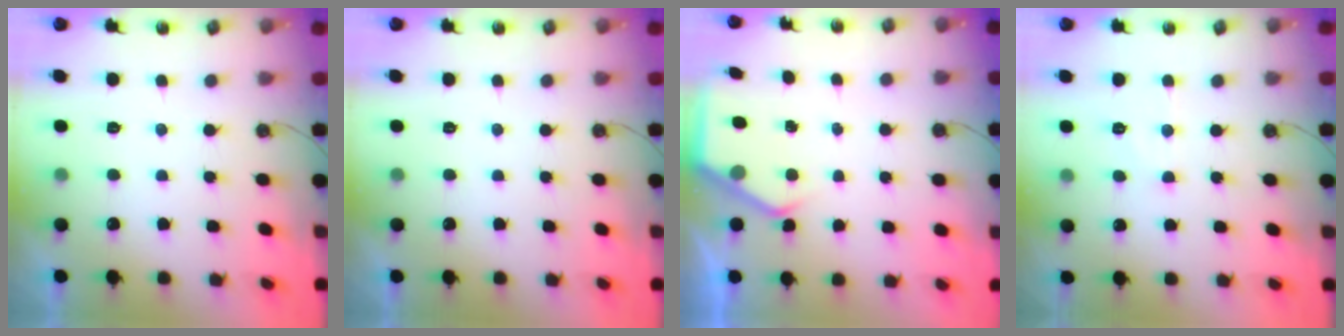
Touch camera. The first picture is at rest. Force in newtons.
{"total": 0.0}
{"total": 3.3, "press": 3.3, "slide": 0.5}
{"total": 6.1, "press": 6.1, "slide": 0.4}